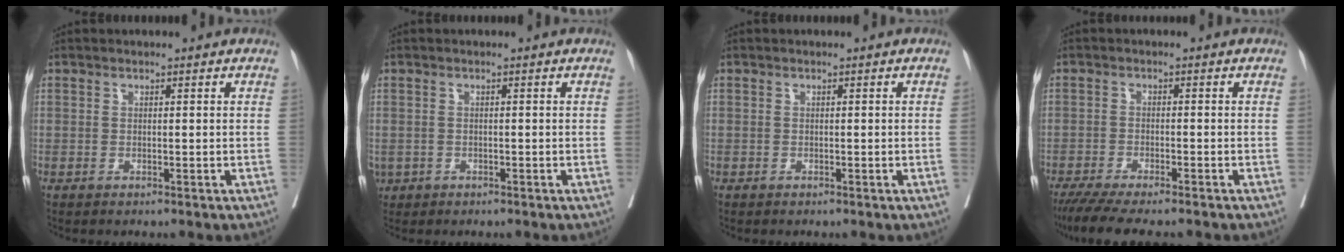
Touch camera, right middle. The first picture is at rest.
{"total": 2.3, "force": [-1.1, 1.9, 0.6], "torque": [-0.018, -0.002, -0.014]}
{"total": 0.0}
{"total": 10.8, "force": [-9.2, 1.4, 5.5], "torque": [-0.080, -0.017, -0.141]}